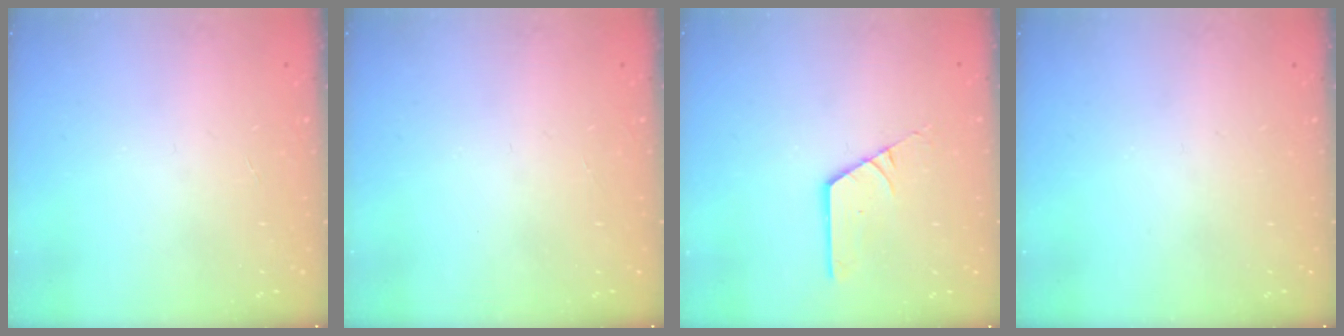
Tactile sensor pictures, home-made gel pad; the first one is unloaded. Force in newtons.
{"total": 0.0}
{"total": 2.6, "press": 2.6, "slide": 0.2}
{"total": 0.0}